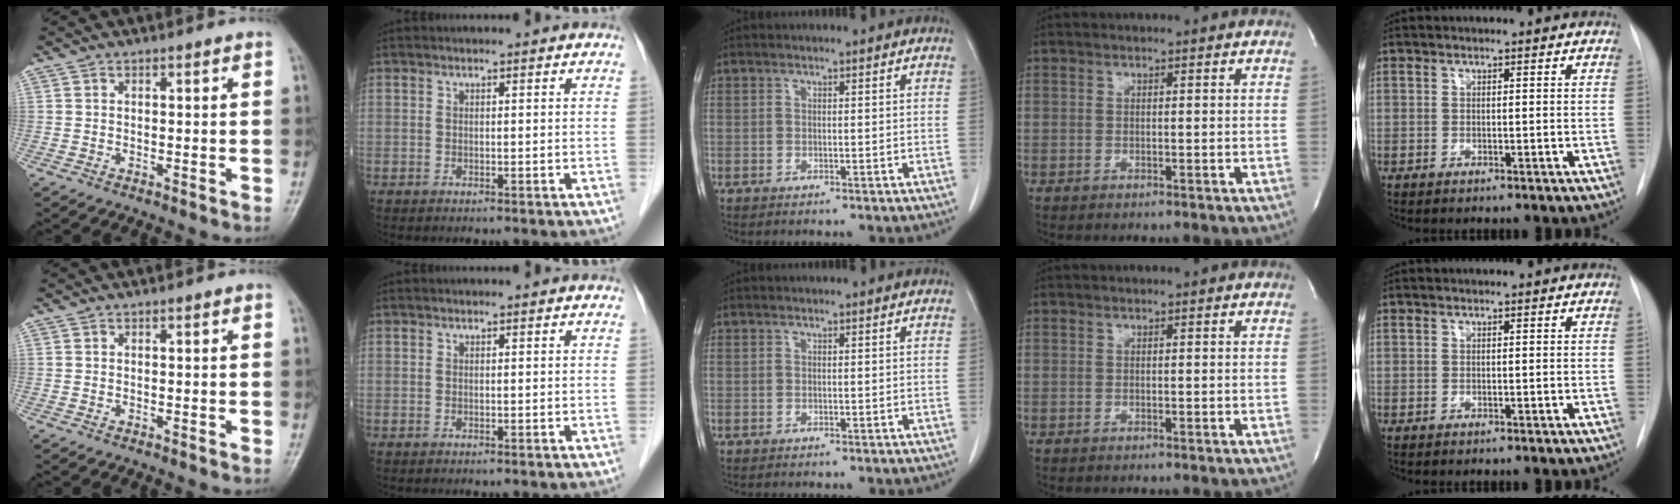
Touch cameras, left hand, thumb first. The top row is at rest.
{}